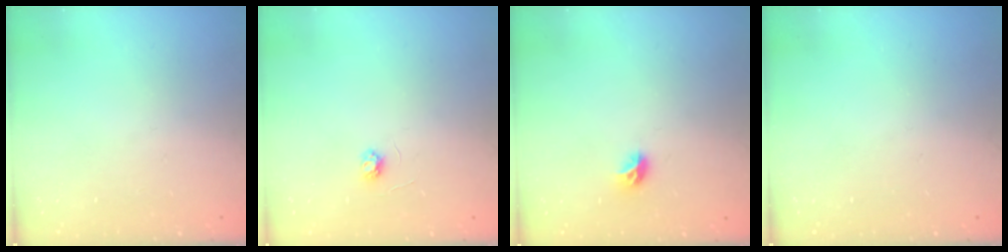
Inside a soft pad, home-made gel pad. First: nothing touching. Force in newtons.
{"total": 3.1, "press": 3.1, "slide": 0.3}
{"total": 5.4, "press": 5.4, "slide": 0.5}
{"total": 0.0}